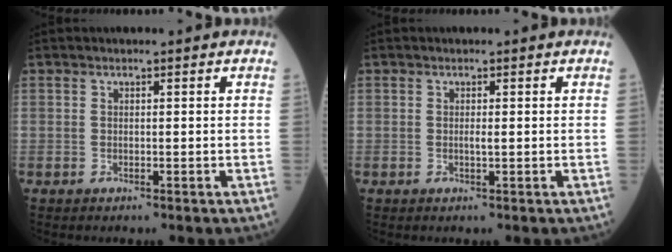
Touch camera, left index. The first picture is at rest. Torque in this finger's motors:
{"motor_torque": [0.10, 0.04, 0.00, 0.00]}